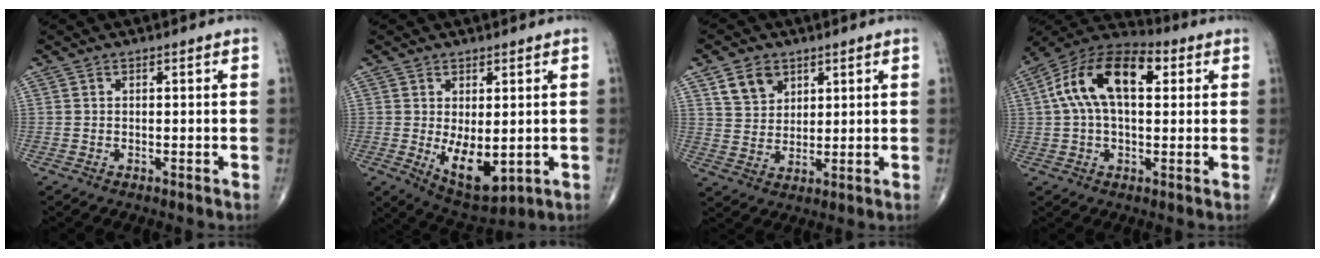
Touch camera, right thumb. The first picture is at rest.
{"total": 8.8, "force": [-0.8, 4.3, 7.7], "torque": [-0.107, -0.018, 0.007]}
{"total": 6.5, "force": [3.5, 4.7, 2.8], "torque": [-0.031, -0.020, 0.070]}
{"total": 16.0, "force": [3.6, 8.7, 12.9], "torque": [-0.231, 0.033, 0.054]}